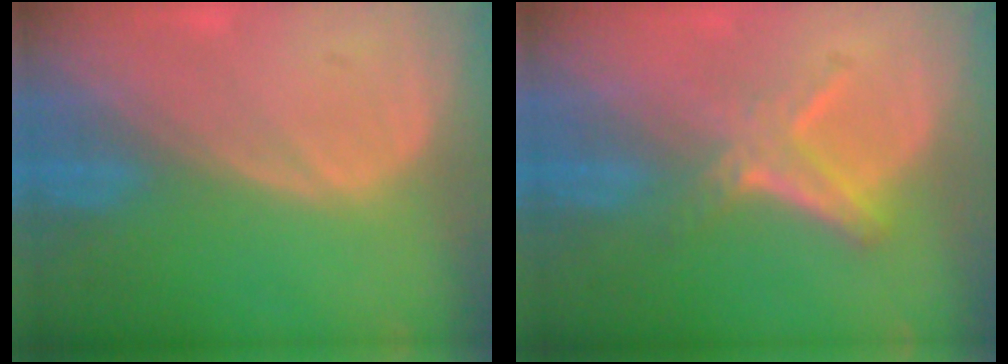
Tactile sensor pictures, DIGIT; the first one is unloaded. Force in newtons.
{"total": 4.9, "press": 4.8, "slide": 0.9}